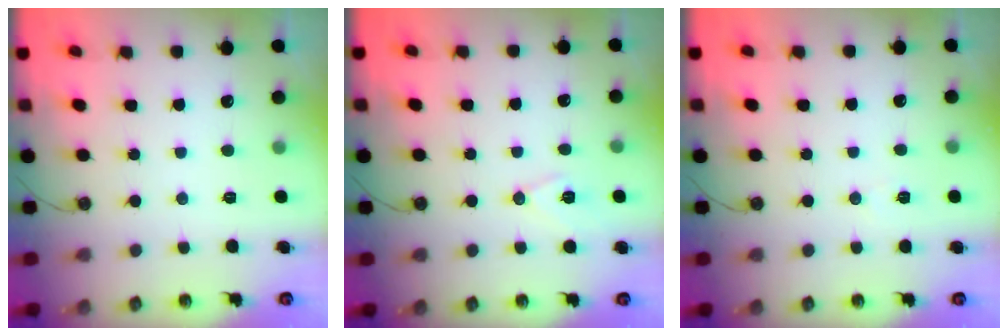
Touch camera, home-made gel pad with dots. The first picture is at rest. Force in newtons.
{"total": 7.4, "press": 6.5, "slide": 3.6}
{"total": 5.4, "press": 3.0, "slide": 4.4}